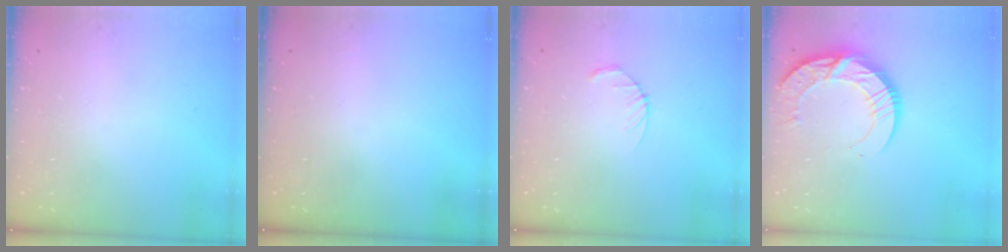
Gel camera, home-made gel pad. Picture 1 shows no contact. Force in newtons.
{"total": 0.0}
{"total": 3.2, "press": 3.2, "slide": 0.5}
{"total": 14.6, "press": 14.6, "slide": 1.2}